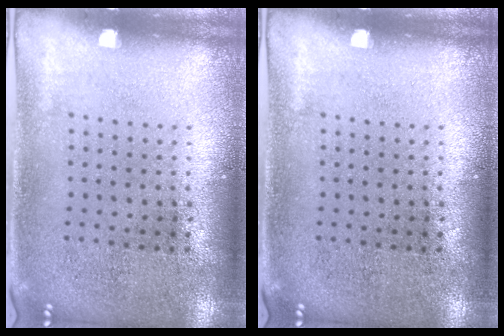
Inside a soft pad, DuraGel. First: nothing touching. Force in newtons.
{"total": 0.0}